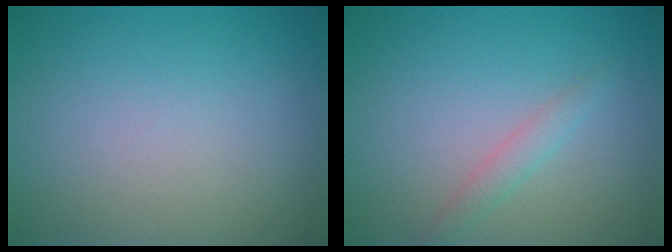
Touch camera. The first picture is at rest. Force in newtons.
{"total": 1.5, "press": 1.5, "slide": 0.1}